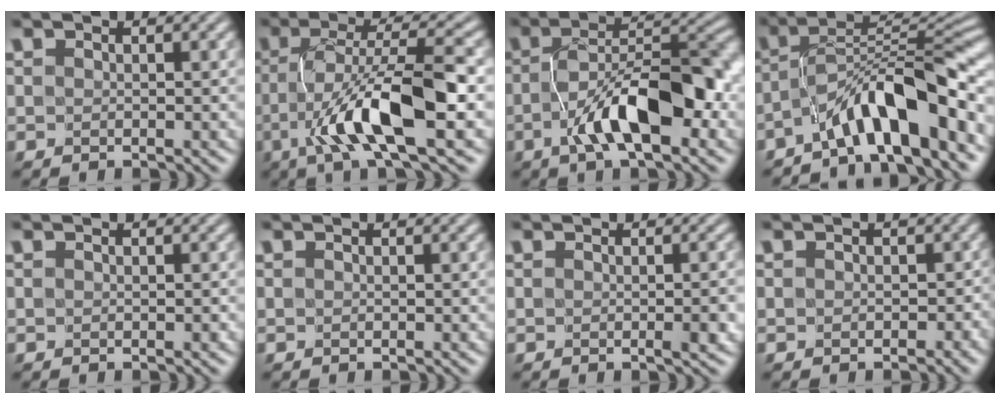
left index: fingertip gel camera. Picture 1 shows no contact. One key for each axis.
{"total": 9.3, "fx": -2.8, "fy": 2.1, "fz": 8.6, "tx": -0.157, "ty": 0.005, "tz": -0.050}
{"total": 8.8, "fx": -3.2, "fy": 3.3, "fz": 7.5, "tx": -0.121, "ty": 0.007, "tz": -0.050}
{"total": 8.7, "fx": -5.4, "fy": 1.7, "fz": 6.6, "tx": -0.094, "ty": 0.017, "tz": -0.094}
{"total": 0.0}
{"total": 0.0}
{"total": 1.3, "fx": -0.4, "fy": 0.0, "fz": 1.2, "tx": -0.017, "ty": -0.007, "tz": -0.005}
{"total": 2.4, "fx": -0.1, "fy": 2.1, "fz": 1.2, "tx": 0.010, "ty": -0.002, "tz": -0.002}